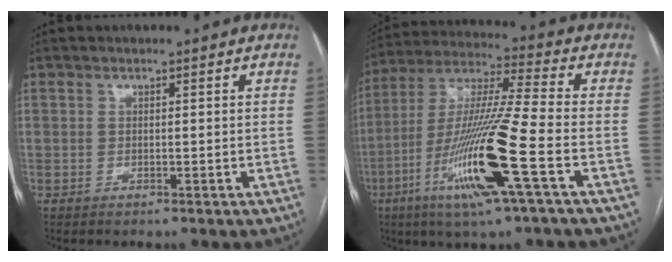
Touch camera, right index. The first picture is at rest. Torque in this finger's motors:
{"motor_torque": [2.14, 0.00, 1.05, 0.21]}